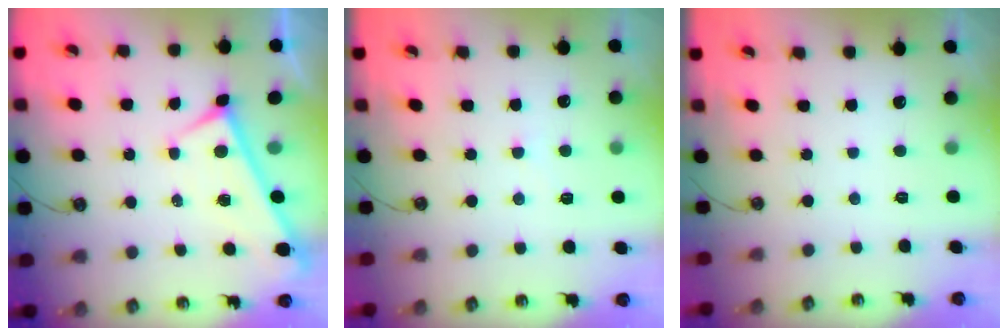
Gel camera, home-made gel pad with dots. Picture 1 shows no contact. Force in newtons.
{"total": 3.0, "press": 3.0, "slide": 0.5}
{"total": 0.0}